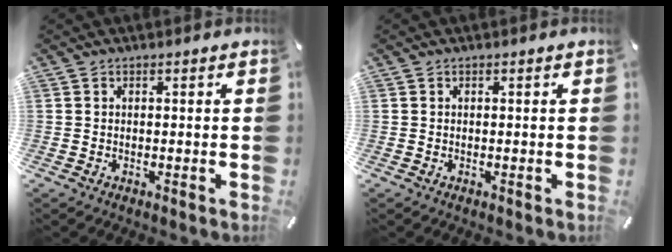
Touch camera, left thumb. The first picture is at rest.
{"total": 0.0}